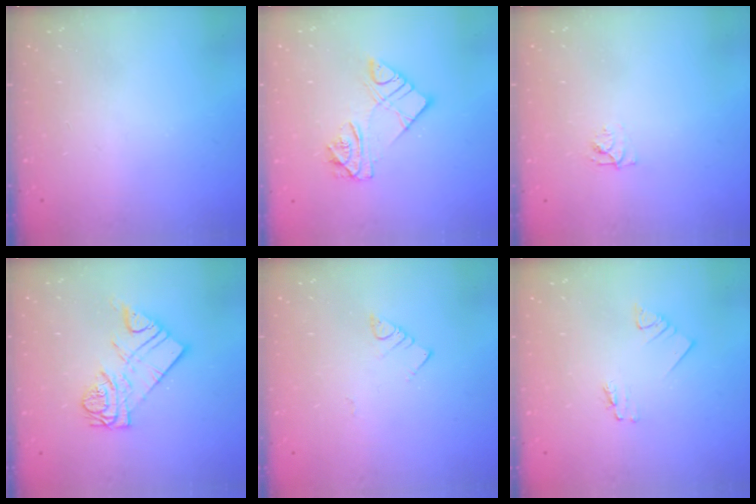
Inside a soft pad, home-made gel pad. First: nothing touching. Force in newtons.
{"total": 10.9, "press": 10.8, "slide": 0.9}
{"total": 4.4, "press": 4.3, "slide": 0.5}
{"total": 11.0, "press": 11.0, "slide": 1.1}
{"total": 3.0, "press": 3.0, "slide": 0.2}
{"total": 1.2, "press": 1.2, "slide": 0.1}